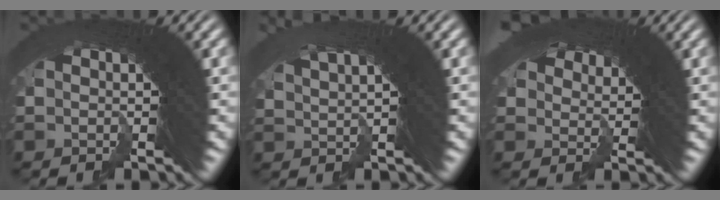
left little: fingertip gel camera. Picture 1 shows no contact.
{"total": 3.8, "force": [3.5, -0.4, 1.4], "torque": [-0.010, 0.031, 0.057]}
{"total": 2.4, "force": [0.7, 2.3, 0.3], "torque": [0.006, -0.028, 0.022]}